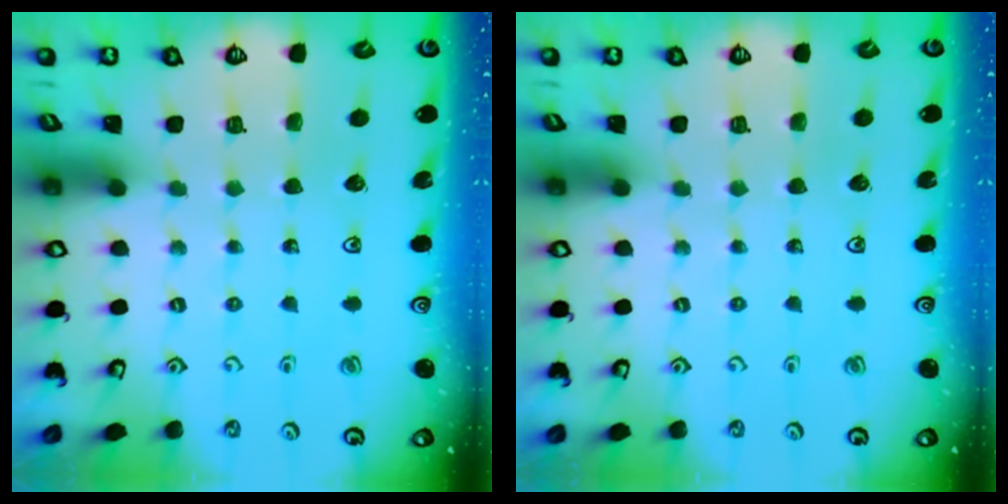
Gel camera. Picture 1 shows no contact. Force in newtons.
{"total": 0.0}